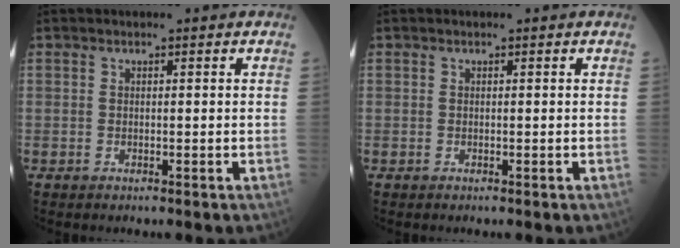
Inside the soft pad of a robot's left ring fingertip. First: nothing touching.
{"total": 0.0}